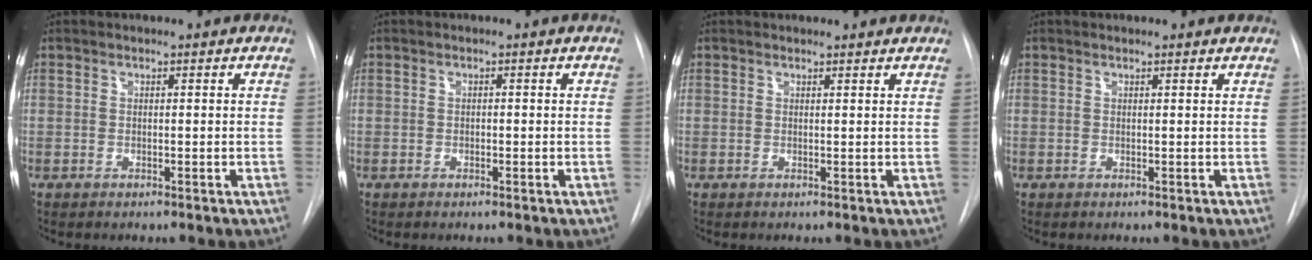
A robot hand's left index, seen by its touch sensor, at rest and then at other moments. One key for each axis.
{"total": 1.1, "fx": -1.1, "fy": 0.2, "fz": 0.1, "tx": 0.004, "ty": -0.003, "tz": -0.021}
{"total": 2.4, "fx": 2.2, "fy": 0.7, "fz": 0.4, "tx": -0.006, "ty": 0.009, "tz": 0.015}
{"total": 1.4, "fx": 1.2, "fy": 0.6, "fz": 0.5, "tx": -0.010, "ty": 0.010, "tz": 0.002}